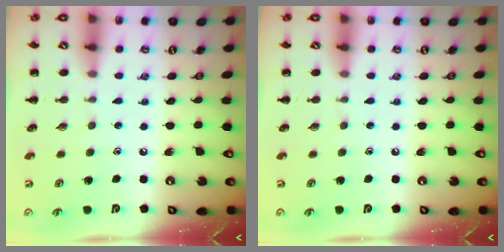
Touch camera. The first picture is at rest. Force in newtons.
{"total": 0.0}